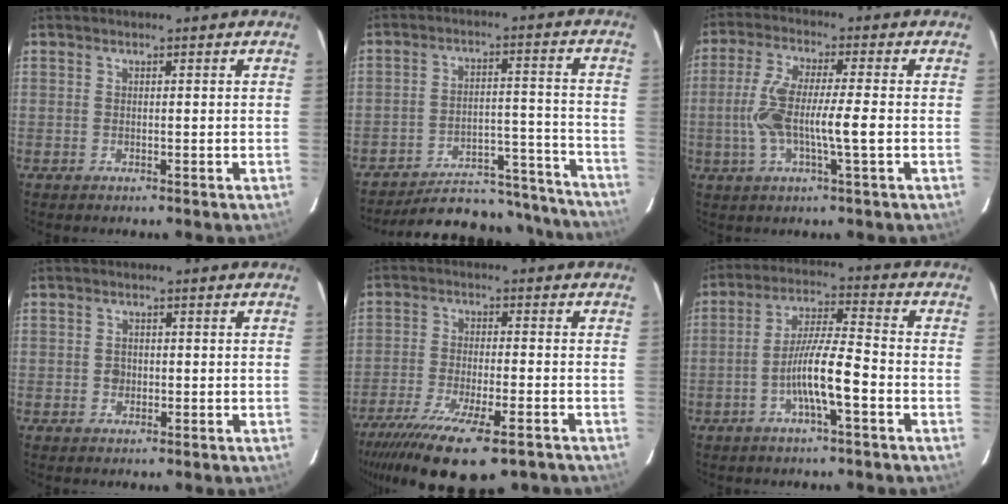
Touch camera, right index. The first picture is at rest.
{"total": 21.6, "force": [-20.6, 4.3, 4.9], "torque": [-0.048, 0.016, -0.277]}
{"total": 9.1, "force": [-1.4, 0.7, 9.0], "torque": [-0.184, 0.005, -0.031]}
{"total": 1.3, "force": [-0.3, 1.1, 0.7], "torque": [-0.012, 0.003, -0.002]}
{"total": 17.4, "force": [-12.8, 3.0, 11.4], "torque": [-0.176, -0.041, -0.202]}
{"total": 8.9, "force": [-3.2, 0.7, 8.3], "torque": [-0.157, 0.009, -0.060]}